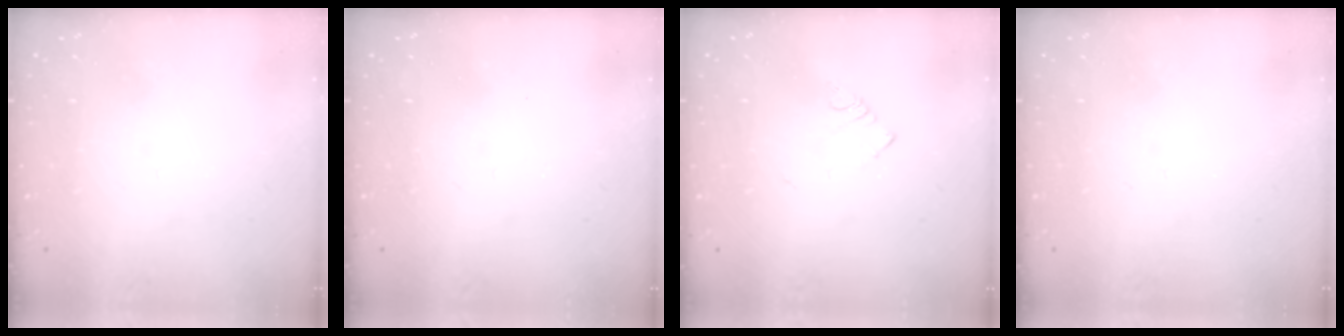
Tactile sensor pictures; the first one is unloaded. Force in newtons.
{"total": 2.5, "press": 2.4, "slide": 0.4}
{"total": 2.7, "press": 2.7, "slide": 0.4}
{"total": 0.0}